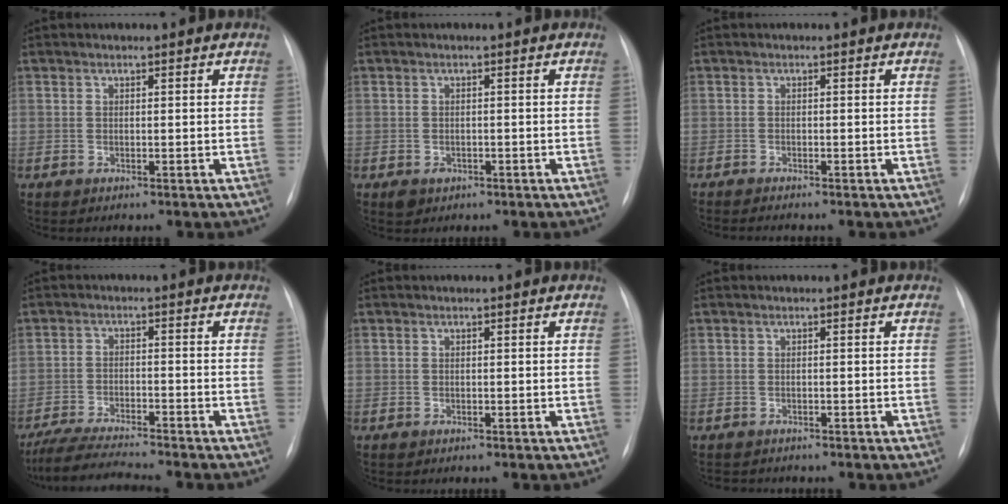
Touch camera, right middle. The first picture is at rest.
{"total": 1.9, "force": [-0.9, 1.5, 0.7], "torque": [-0.009, 0.001, -0.007]}
{"total": 2.5, "force": [-2.2, 0.0, 1.2], "torque": [-0.015, -0.006, -0.029]}
{"total": 9.3, "force": [-8.3, 0.1, 4.1], "torque": [-0.074, -0.022, -0.140]}
{"total": 0.0}
{"total": 2.3, "force": [-2.2, 0.8, 0.4], "torque": [-0.002, -0.005, -0.028]}